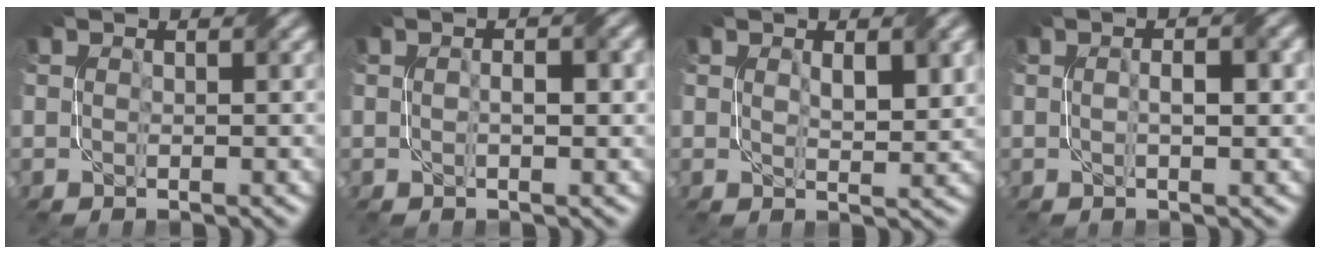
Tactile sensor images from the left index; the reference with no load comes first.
{"total": 2.0, "force": [0.0, 0.5, 1.9], "torque": [-0.031, 0.002, 0.000]}
{"total": 3.0, "force": [0.9, 1.0, 2.6], "torque": [-0.046, -0.002, 0.021]}
{"total": 2.6, "force": [0.1, 0.7, 2.5], "torque": [-0.035, 0.001, -0.002]}